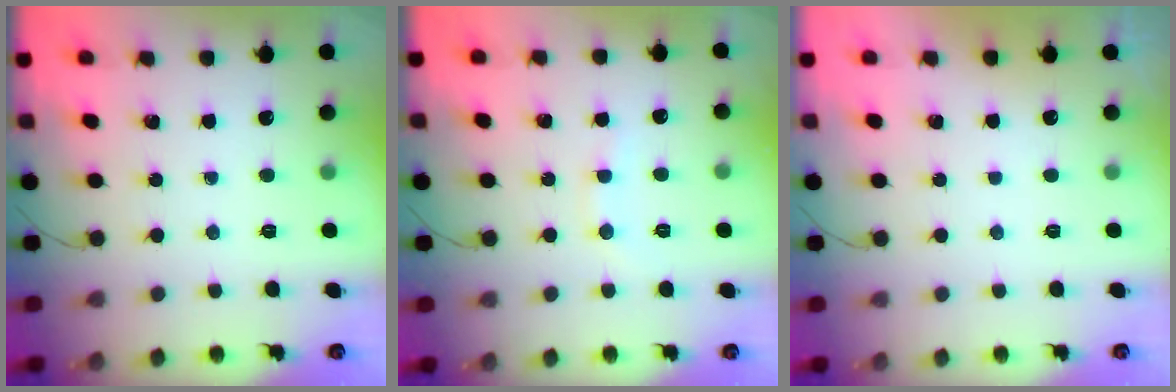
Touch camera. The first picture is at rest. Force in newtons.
{"total": 6.2, "press": 6.0, "slide": 1.5}
{"total": 3.0, "press": 3.0, "slide": 0.1}